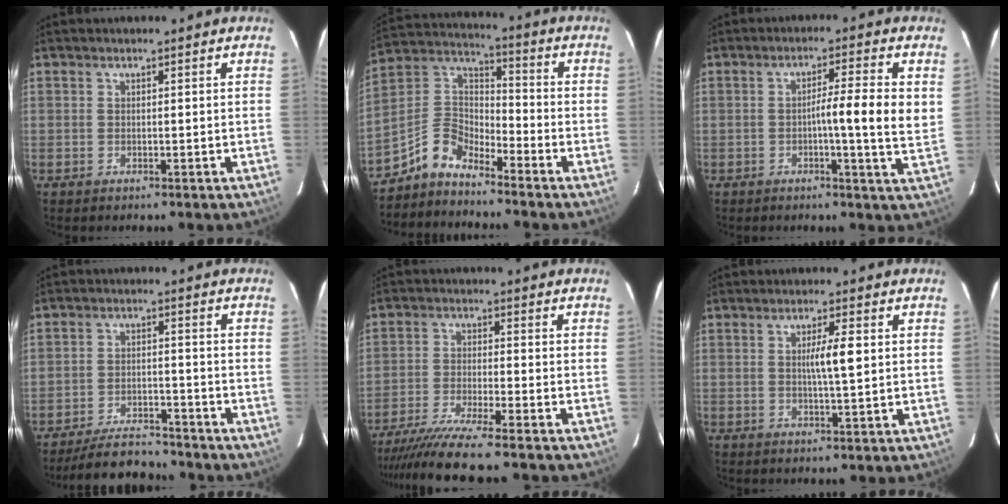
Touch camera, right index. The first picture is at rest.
{"total": 7.5, "force": [-6.6, 2.7, 2.2], "torque": [-0.053, 0.039, -0.132]}
{"total": 7.4, "force": [0.4, -0.3, 7.3], "torque": [-0.105, 0.000, -0.001]}
{"total": 8.3, "force": [-7.9, 2.0, 1.5], "torque": [-0.026, -0.003, -0.132]}
{"total": 11.8, "force": [-10.1, -1.1, 6.0], "torque": [-0.087, -0.032, -0.164]}
{"total": 4.1, "force": [0.5, 0.0, 4.1], "torque": [-0.071, -0.001, 0.009]}